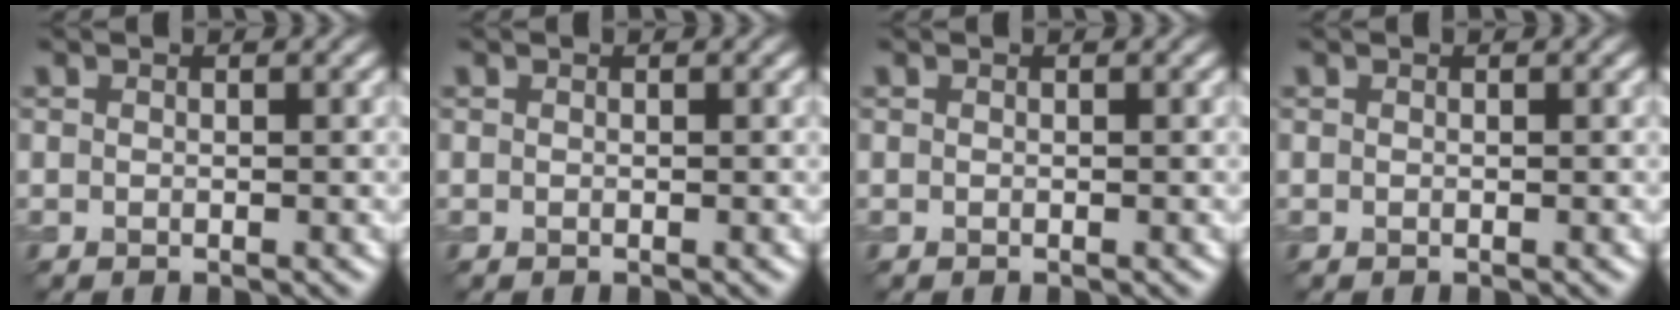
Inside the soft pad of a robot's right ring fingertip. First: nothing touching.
{"total": 0.0}
{"total": 0.0}
{"total": 0.0}